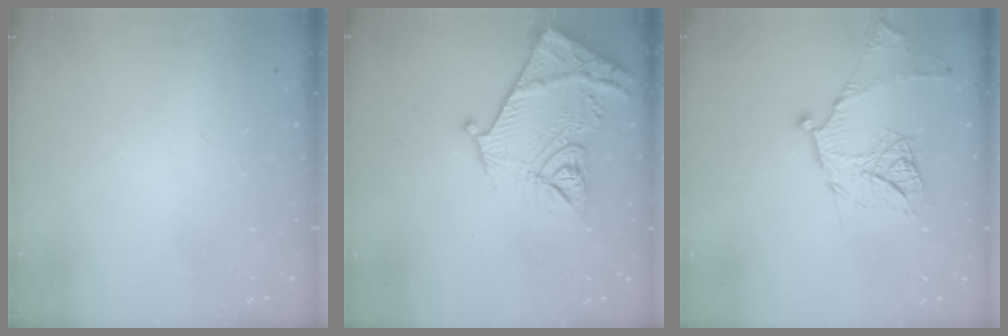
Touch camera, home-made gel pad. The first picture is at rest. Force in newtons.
{"total": 18.3, "press": 18.2, "slide": 2.0}
{"total": 15.0, "press": 14.9, "slide": 1.2}